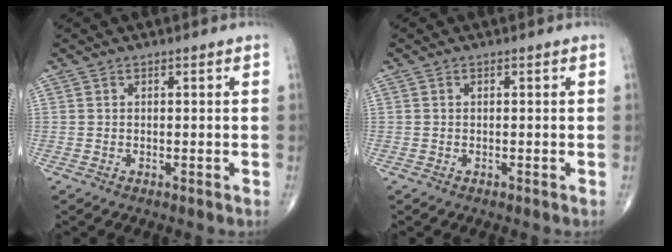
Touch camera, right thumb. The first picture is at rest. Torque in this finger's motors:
{"motor_torque": [-0.28, -0.06, -0.14, -0.05, -0.02]}